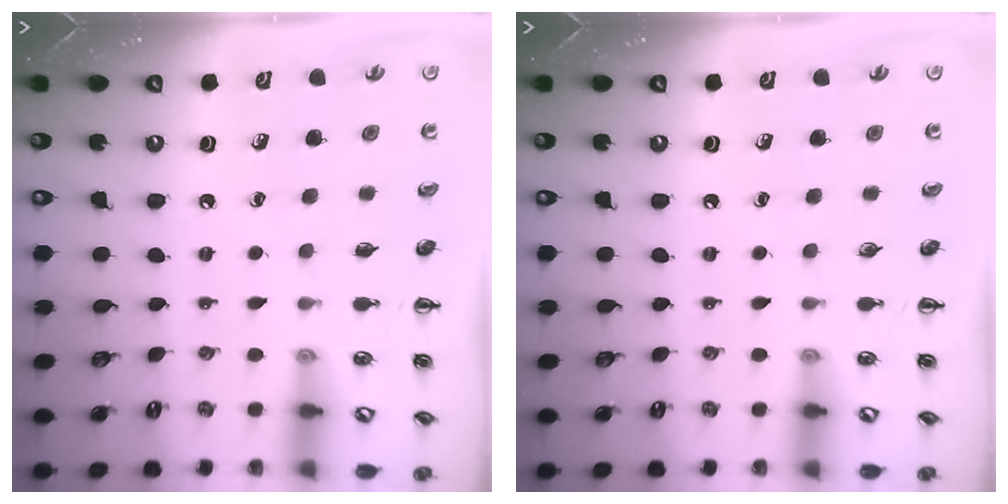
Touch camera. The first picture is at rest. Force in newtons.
{"total": 0.0}